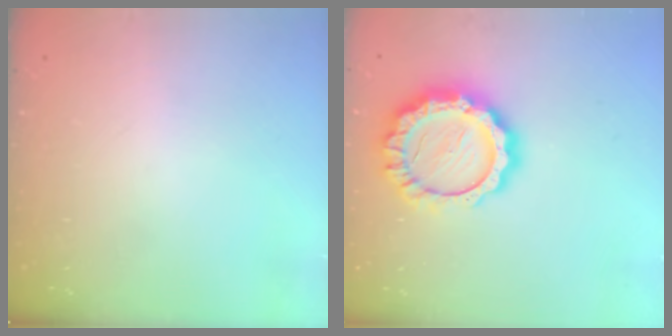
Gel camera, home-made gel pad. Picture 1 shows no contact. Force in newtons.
{"total": 15.8, "press": 15.7, "slide": 1.3}